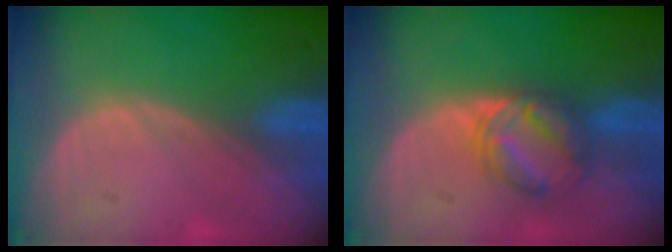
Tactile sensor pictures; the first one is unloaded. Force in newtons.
{"total": 5.8, "press": 5.6, "slide": 1.2}